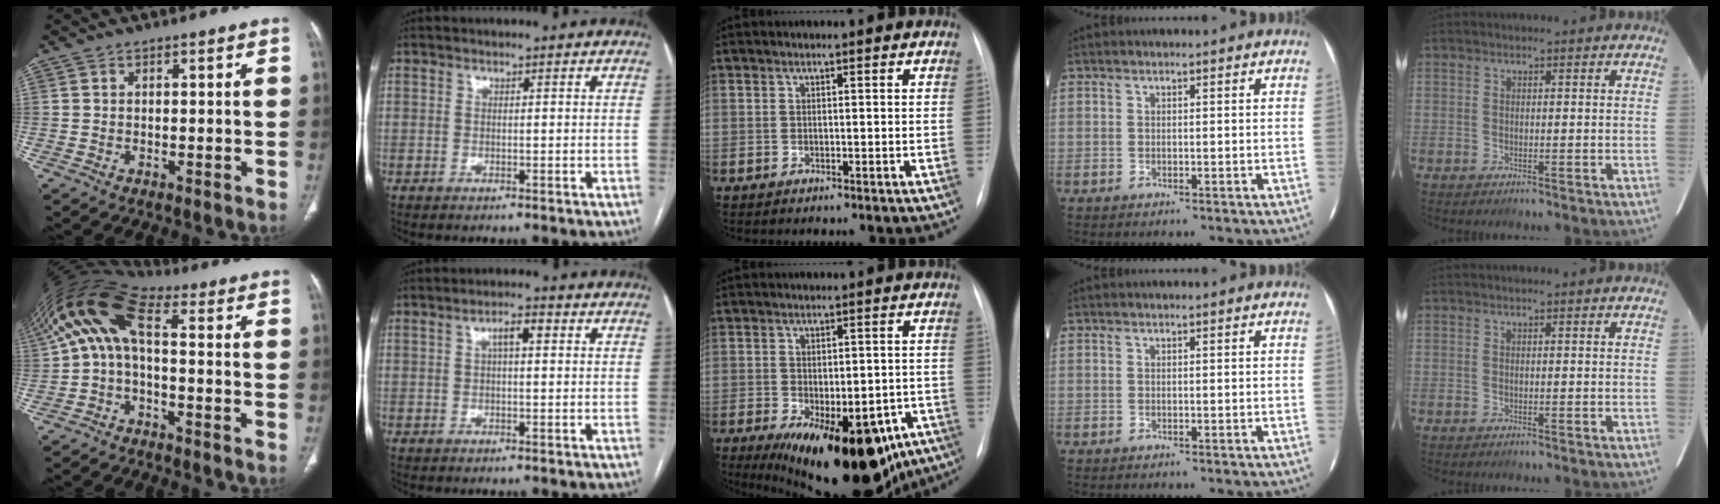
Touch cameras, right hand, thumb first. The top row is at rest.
{"thumb": {"total": 11.8, "force": [-0.3, 5.1, 10.6], "torque": [-0.213, 0.051, -0.018]}, "index": {"total": 3.3, "force": [1.0, 0.3, 3.2], "torque": [-0.057, 0.009, 0.016]}, "middle": {"total": 22.5, "force": [-12.1, 10.9, 15.6], "torque": [-0.195, -0.016, -0.148]}}